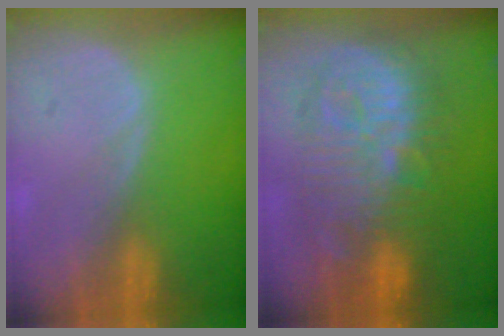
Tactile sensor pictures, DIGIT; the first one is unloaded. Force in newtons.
{"total": 11.6, "press": 11.5, "slide": 0.8}